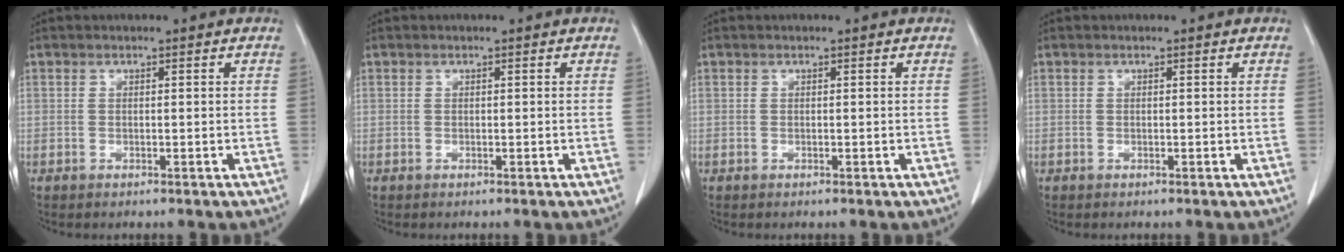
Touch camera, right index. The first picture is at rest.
{"total": 0.0}
{"total": 0.0}
{"total": 0.0}